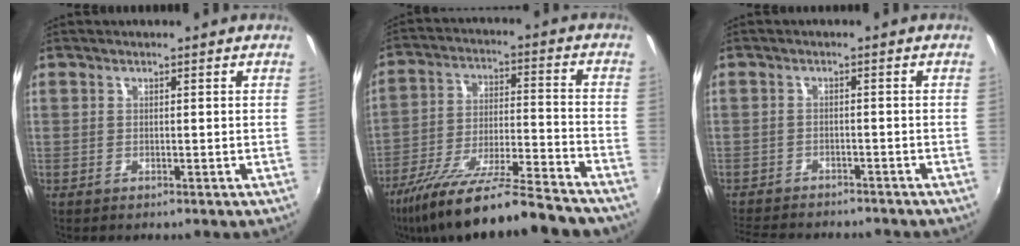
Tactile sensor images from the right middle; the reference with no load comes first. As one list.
[{"total": 22.9, "force": [-19.2, 2.5, 12.2], "torque": [-0.216, -0.054, -0.295]}, {"total": 10.3, "force": [-9.4, 2.2, 3.6], "torque": [-0.092, -0.022, -0.145]}]